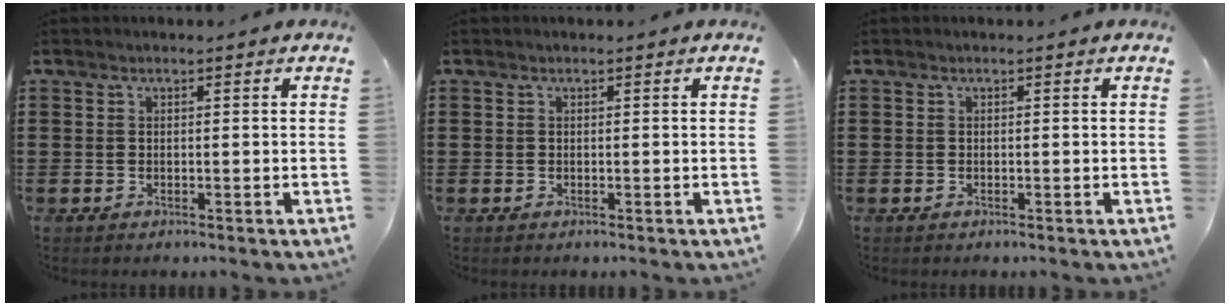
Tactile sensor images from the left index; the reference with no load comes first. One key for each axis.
{"total": 0.0}
{"total": 0.0}